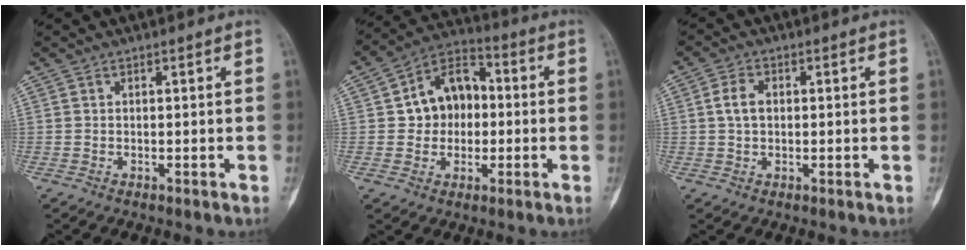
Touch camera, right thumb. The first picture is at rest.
{"total": 11.1, "force": [0.3, 8.5, 7.1], "torque": [-0.073, 0.030, -0.006]}
{"total": 4.0, "force": [0.6, 2.6, 3.0], "torque": [-0.061, 0.006, 0.009]}